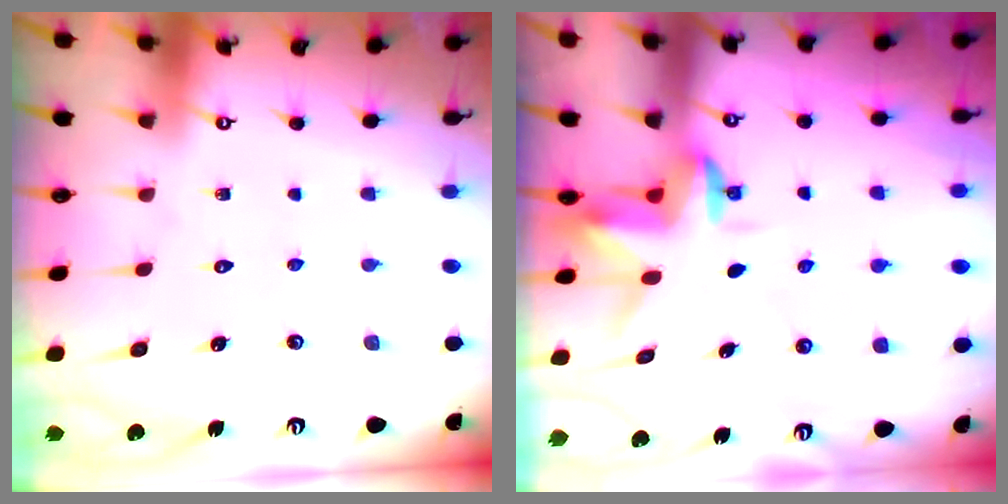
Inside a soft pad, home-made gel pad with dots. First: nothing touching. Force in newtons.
{"total": 3.6, "press": 3.6, "slide": 0.2}